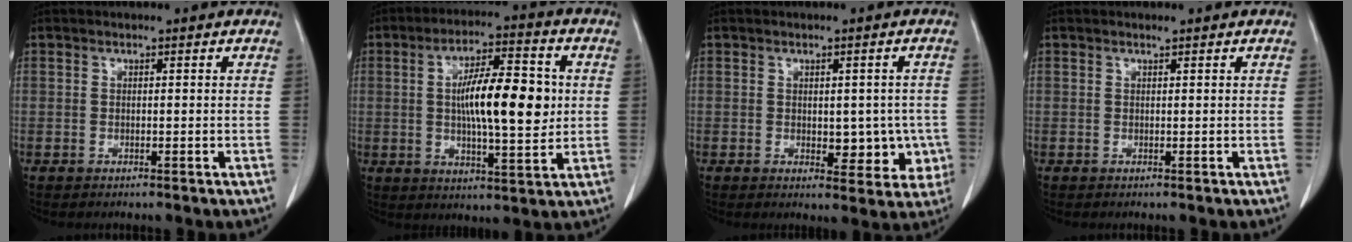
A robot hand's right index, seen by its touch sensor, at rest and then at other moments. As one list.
[{"total": 13.3, "force": [1.0, 3.4, 12.8], "torque": [-0.218, 0.009, 0.015]}, {"total": 6.4, "force": [-1.0, 3.8, 5.1], "torque": [-0.045, 0.006, -0.001]}, {"total": 0.0}]